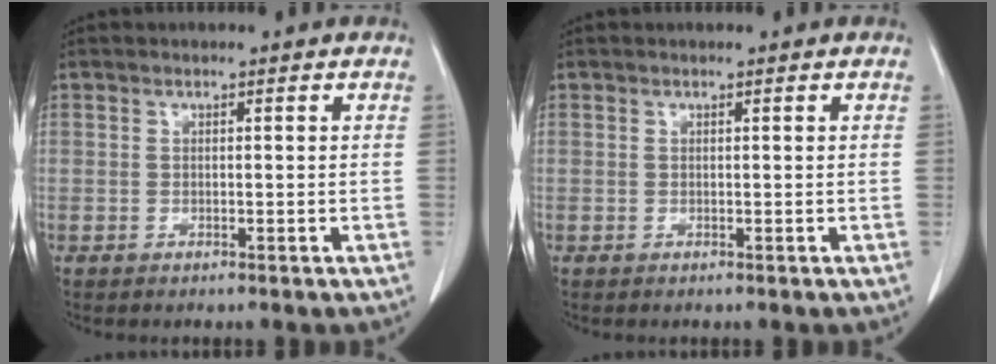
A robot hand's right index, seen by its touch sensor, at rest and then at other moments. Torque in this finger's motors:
{"motor_torque": [0.00, 0.00, 0.00, 0.00]}